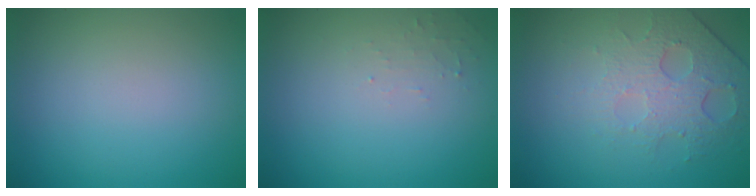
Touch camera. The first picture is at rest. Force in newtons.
{"total": 1.1, "press": 1.1, "slide": 0.2}
{"total": 4.9, "press": 3.2, "slide": 3.6}